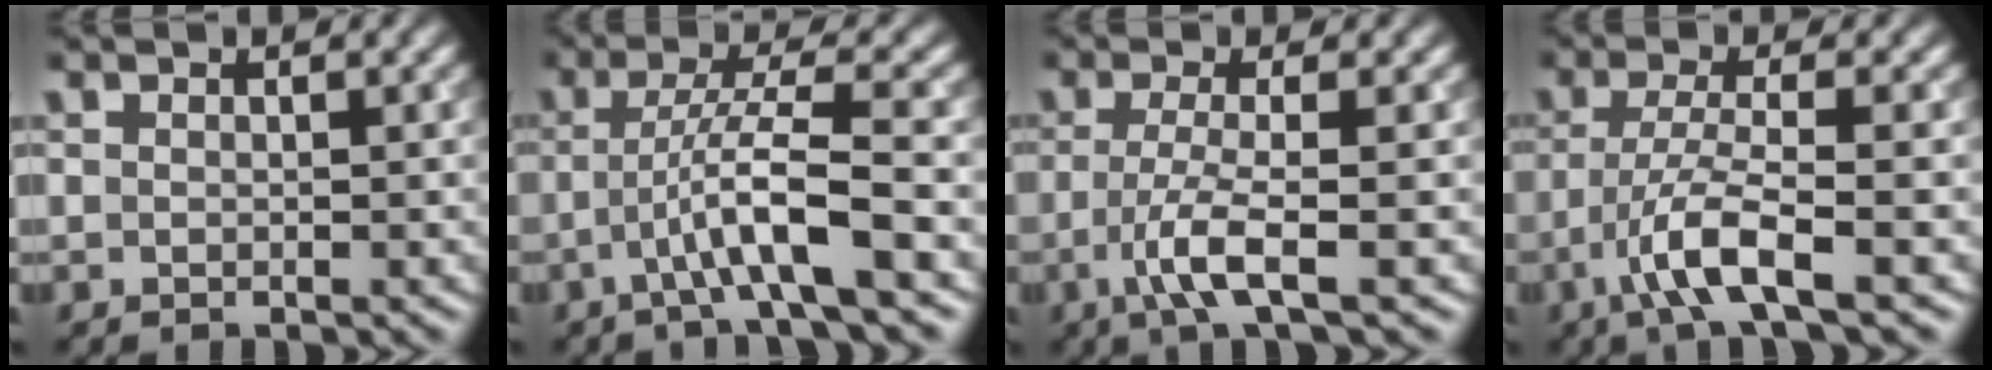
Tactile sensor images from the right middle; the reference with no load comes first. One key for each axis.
{"total": 5.4, "fx": -1.9, "fy": 0.5, "fz": 5.0, "tx": -0.086, "ty": 0.012, "tz": -0.042}
{"total": 3.9, "fx": -1.3, "fy": 0.7, "fz": 3.6, "tx": -0.070, "ty": -0.005, "tz": -0.032}
{"total": 4.7, "fx": -2.3, "fy": 0.8, "fz": 4.0, "tx": -0.077, "ty": -0.001, "tz": -0.053}